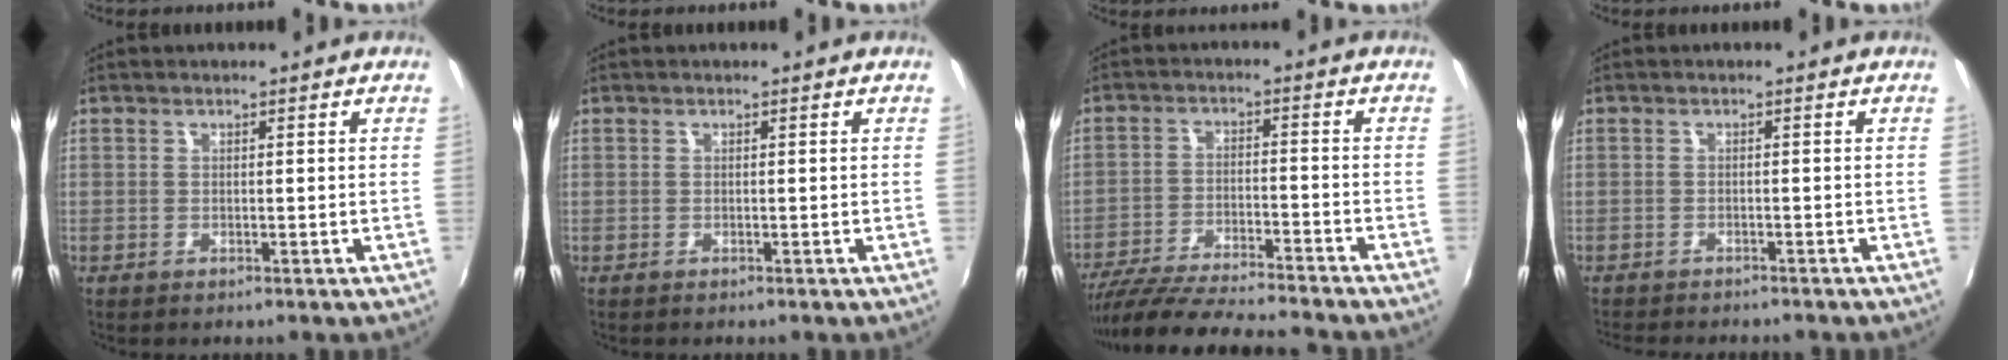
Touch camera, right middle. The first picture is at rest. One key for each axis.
{"total": 0.0}
{"total": 18.2, "fx": -16.2, "fy": 1.4, "fz": 8.1, "tx": -0.162, "ty": -0.033, "tz": -0.262}
{"total": 5.2, "fx": -4.8, "fy": 1.1, "fz": 1.6, "tx": -0.046, "ty": -0.016, "tz": -0.074}